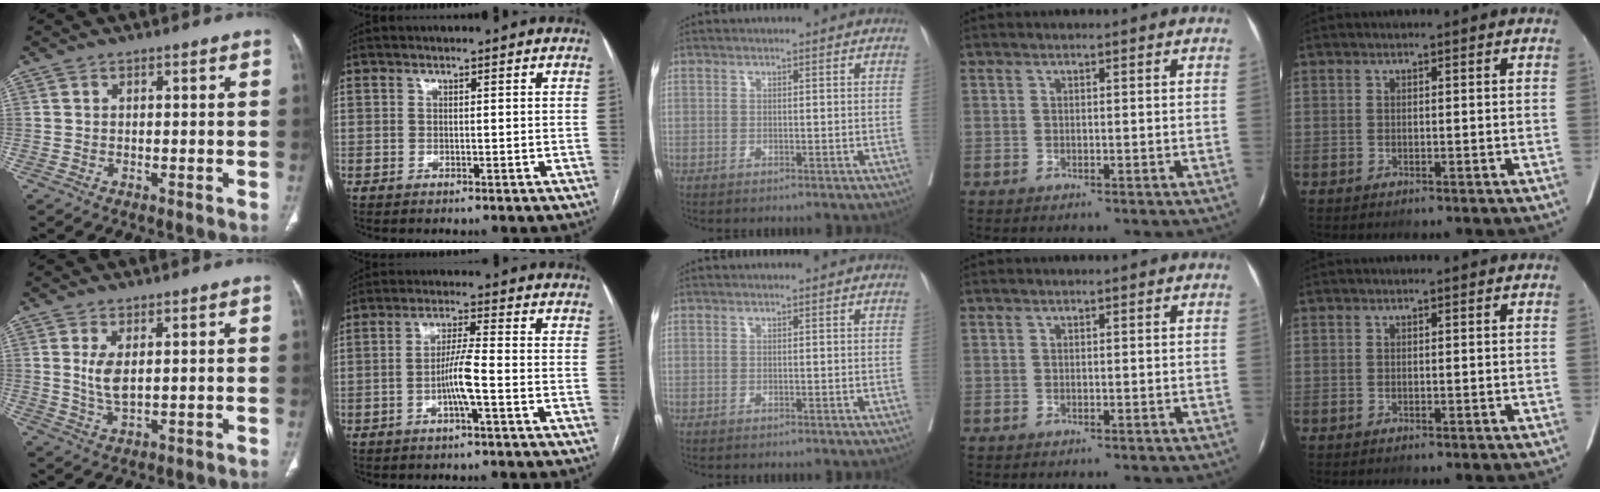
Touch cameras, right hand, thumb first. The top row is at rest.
{"thumb": {"total": 4.7, "force": [1.0, 2.0, 4.1], "torque": [-0.086, -0.013, 0.028]}, "index": {"total": 5.2, "force": [-1.7, -0.2, 4.9], "torque": [-0.102, 0.005, -0.033]}}